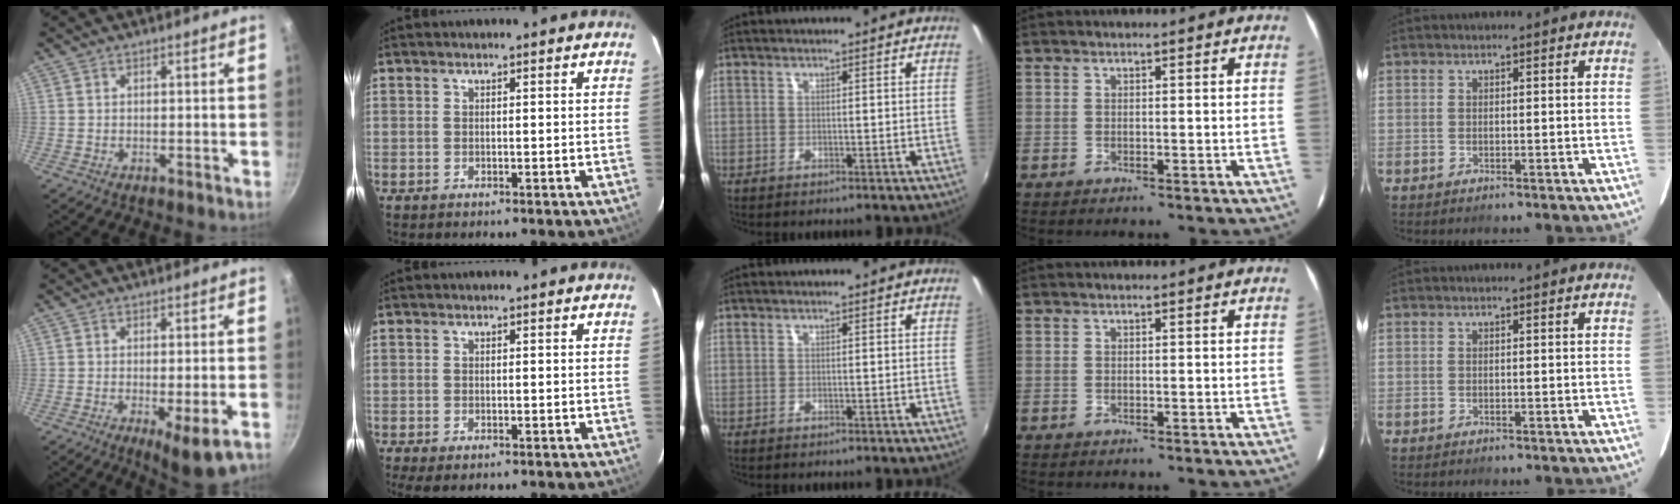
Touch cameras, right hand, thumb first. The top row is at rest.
{"thumb": {"total": 6.9, "force": [-2.7, 1.3, 6.2], "torque": [-0.094, -0.003, -0.034]}, "index": {"total": 2.5, "force": [-1.4, 1.0, 1.8], "torque": [-0.040, -0.009, -0.021]}}